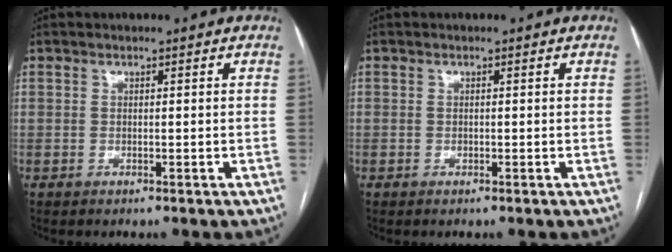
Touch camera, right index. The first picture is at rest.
{"total": 0.0}